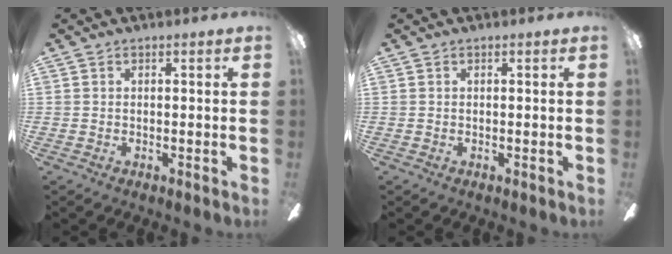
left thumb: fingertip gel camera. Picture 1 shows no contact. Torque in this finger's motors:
{"motor_torque": [-0.01, -0.01, 0.31, -0.29, 0.00]}